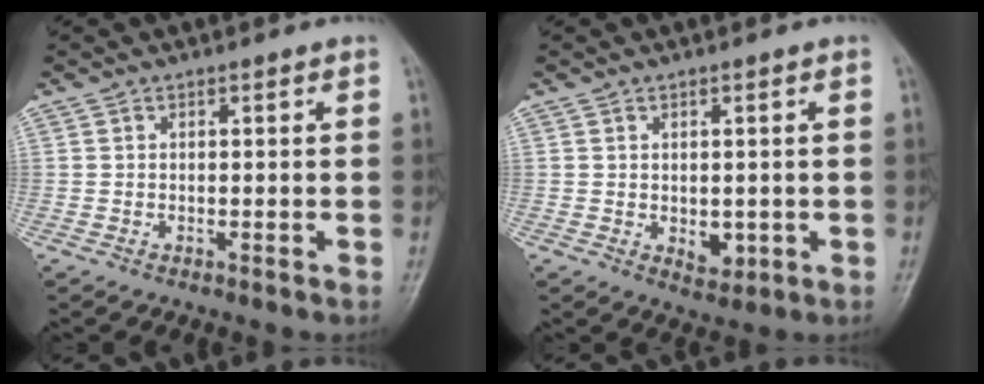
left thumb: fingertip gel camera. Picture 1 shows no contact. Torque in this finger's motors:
{"motor_torque": [0.02, 0.06, 0.09, -0.12, 0.01]}